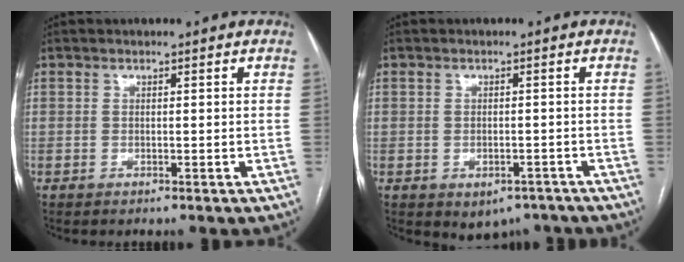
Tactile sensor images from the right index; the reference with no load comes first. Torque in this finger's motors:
{"motor_torque": [0.60, -0.23, 0.13, 0.03]}